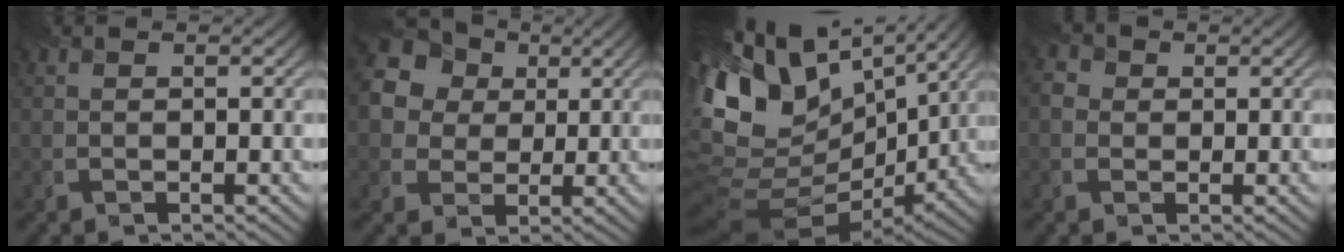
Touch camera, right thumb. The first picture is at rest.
{"total": 15.2, "force": [5.8, 12.5, 6.4], "torque": [-0.206, 0.034, 0.106]}
{"total": 15.2, "force": [4.0, 9.1, 11.5], "torque": [-0.256, 0.000, 0.071]}
{"total": 2.1, "force": [0.1, 2.0, 0.7], "torque": [-0.020, -0.002, -0.004]}